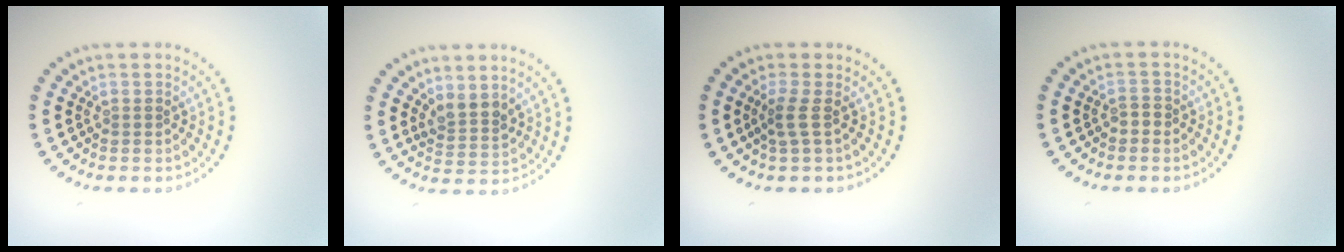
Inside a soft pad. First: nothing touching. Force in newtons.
{"total": 2.2, "press": 1.8, "slide": 1.2}
{"total": 1.8, "press": 1.1, "slide": 1.3}
{"total": 1.0, "press": 0.9, "slide": 0.3}